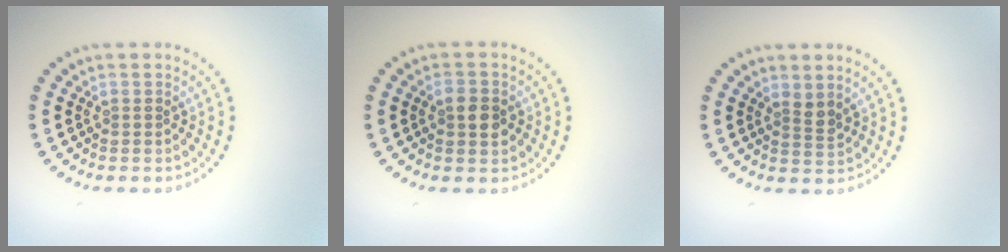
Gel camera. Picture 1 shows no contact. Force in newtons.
{"total": 2.2, "press": 2.2, "slide": 0.1}
{"total": 1.4, "press": 1.1, "slide": 1.0}